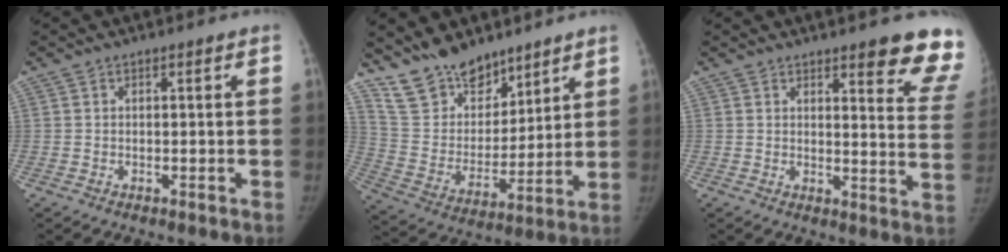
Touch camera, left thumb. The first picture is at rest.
{"total": 15.5, "force": [12.6, 7.5, 4.9], "torque": [-0.042, -0.078, 0.241]}
{"total": 13.8, "force": [10.6, 2.8, 8.4], "torque": [-0.064, -0.067, 0.109]}